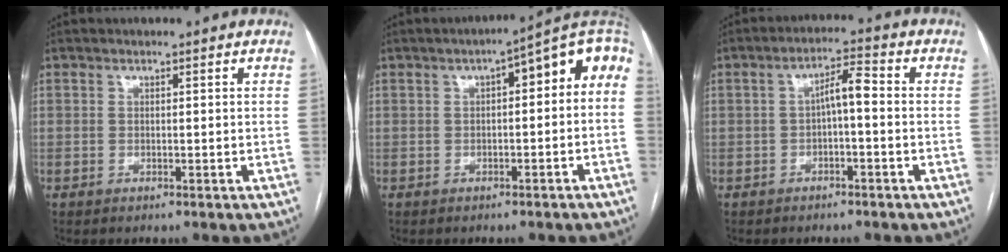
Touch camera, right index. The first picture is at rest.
{"total": 10.0, "force": [1.6, 3.0, 9.4], "torque": [-0.126, 0.045, 0.014]}
{"total": 4.3, "force": [-0.4, 1.0, 4.2], "torque": [-0.070, 0.020, -0.005]}